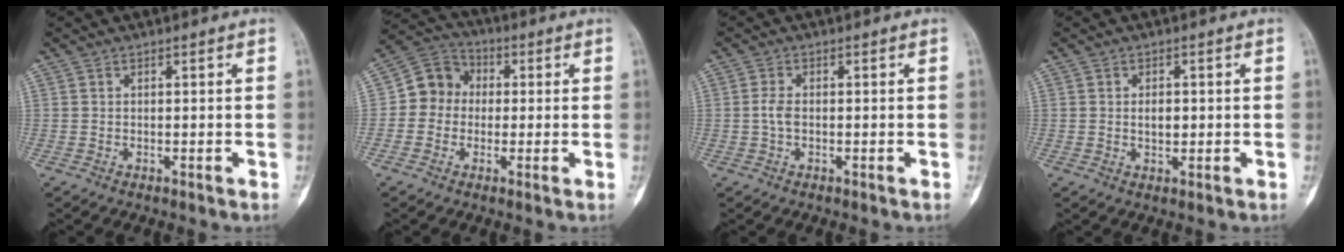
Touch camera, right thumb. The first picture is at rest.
{"total": 8.3, "force": [-0.1, 7.4, 3.7], "torque": [-0.037, 0.026, -0.018]}
{"total": 2.3, "force": [-0.2, 1.2, 1.9], "torque": [-0.042, 0.003, -0.009]}
{"total": 2.5, "force": [0.1, 1.6, 1.9], "torque": [-0.021, 0.000, 0.005]}